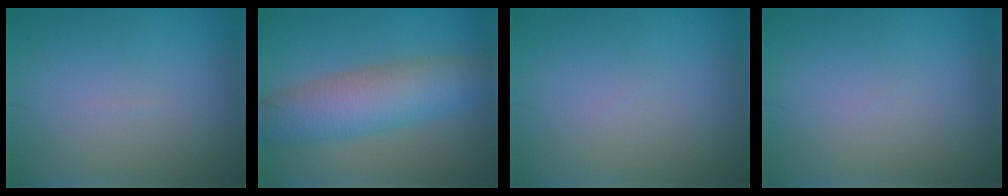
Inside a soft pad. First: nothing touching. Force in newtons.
{"total": 6.7, "press": 6.7, "slide": 0.3}
{"total": 0.0}
{"total": 0.0}